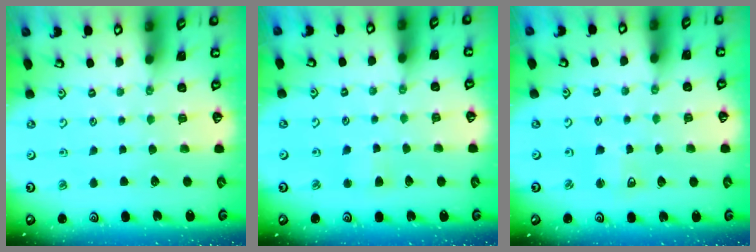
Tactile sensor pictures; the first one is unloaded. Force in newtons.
{"total": 3.6, "press": 3.6, "slide": 0.5}
{"total": 4.0, "press": 3.9, "slide": 0.6}